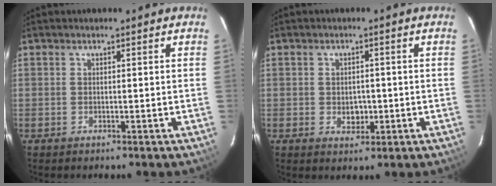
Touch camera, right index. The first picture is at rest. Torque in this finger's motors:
{"motor_torque": [0.06, 0.07, 0.04, 0.01]}